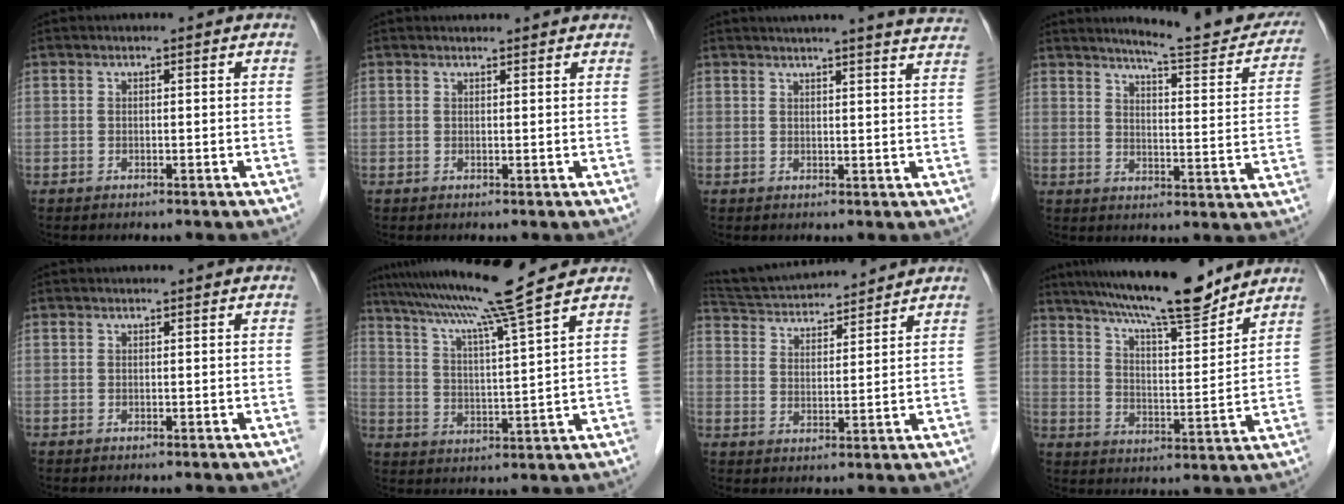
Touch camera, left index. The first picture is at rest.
{"total": 2.4, "force": [2.4, 0.2, 0.3], "torque": [-0.012, 0.016, 0.030]}
{"total": 16.0, "force": [15.0, 0.2, 5.7], "torque": [-0.077, -0.023, 0.170]}
{"total": 15.8, "force": [14.3, 1.7, 6.6], "torque": [-0.077, -0.044, 0.168]}
{"total": 0.5, "force": [0.5, 0.0, 0.1], "torque": [-0.001, 0.003, 0.008]}
{"total": 13.4, "force": [11.1, -2.7, 7.0], "torque": [-0.126, -0.005, 0.179]}
{"total": 14.0, "force": [13.2, 1.7, 4.4], "torque": [-0.085, 0.031, 0.220]}
{"total": 15.4, "force": [13.2, 1.2, 7.8], "torque": [-0.130, 0.004, 0.211]}